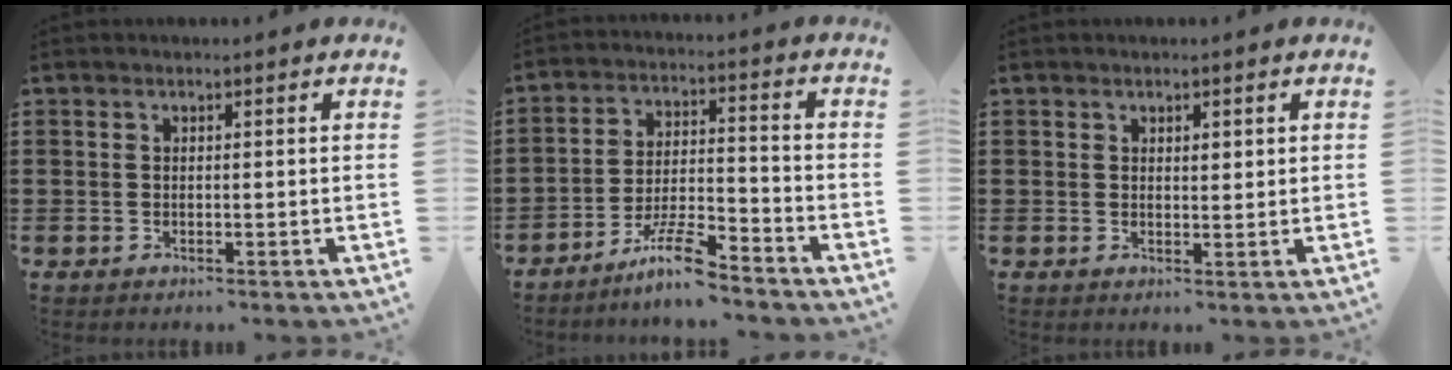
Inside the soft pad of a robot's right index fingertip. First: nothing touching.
{"total": 8.2, "force": [-6.6, 1.1, 4.7], "torque": [-0.093, 0.007, -0.125]}
{"total": 1.1, "force": [0.7, 0.6, 0.5], "torque": [-0.002, 0.001, 0.012]}